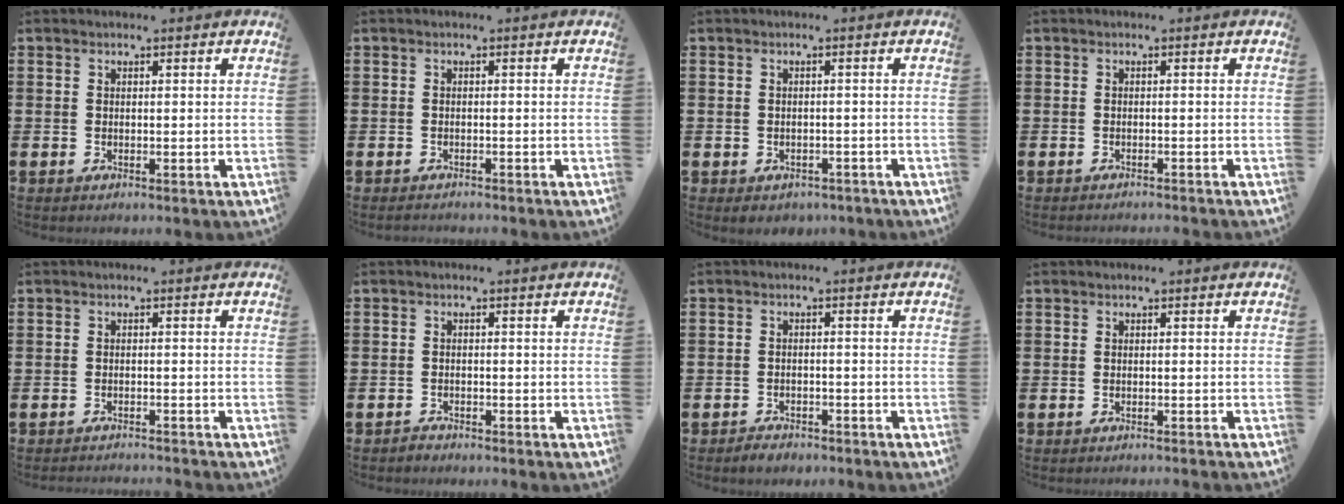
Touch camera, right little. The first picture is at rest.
{"total": 0.6, "force": [-0.6, 0.0, 0.0], "torque": [-0.001, -0.002, -0.012]}
{"total": 0.9, "force": [-0.7, 0.6, 0.0], "torque": [-0.005, 0.001, -0.017]}
{"total": 0.6, "force": [-0.6, -0.1, 0.0], "torque": [0.000, -0.001, -0.013]}
{"total": 1.1, "force": [-1.1, -0.1, -0.1], "torque": [0.000, 0.002, -0.024]}
{"total": 0.9, "force": [-0.9, 0.2, -0.1], "torque": [0.000, 0.001, -0.019]}
{"total": 1.5, "force": [-1.4, 0.4, 0.0], "torque": [-0.004, 0.003, -0.031]}
{"total": 0.0}